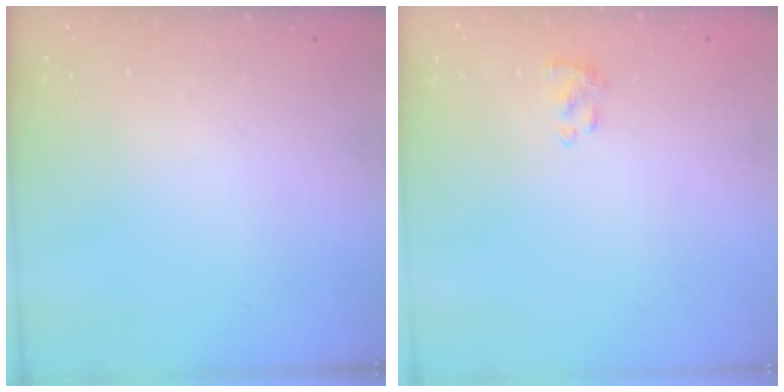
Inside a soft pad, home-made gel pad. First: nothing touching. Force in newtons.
{"total": 1.1, "press": 1.0, "slide": 0.5}